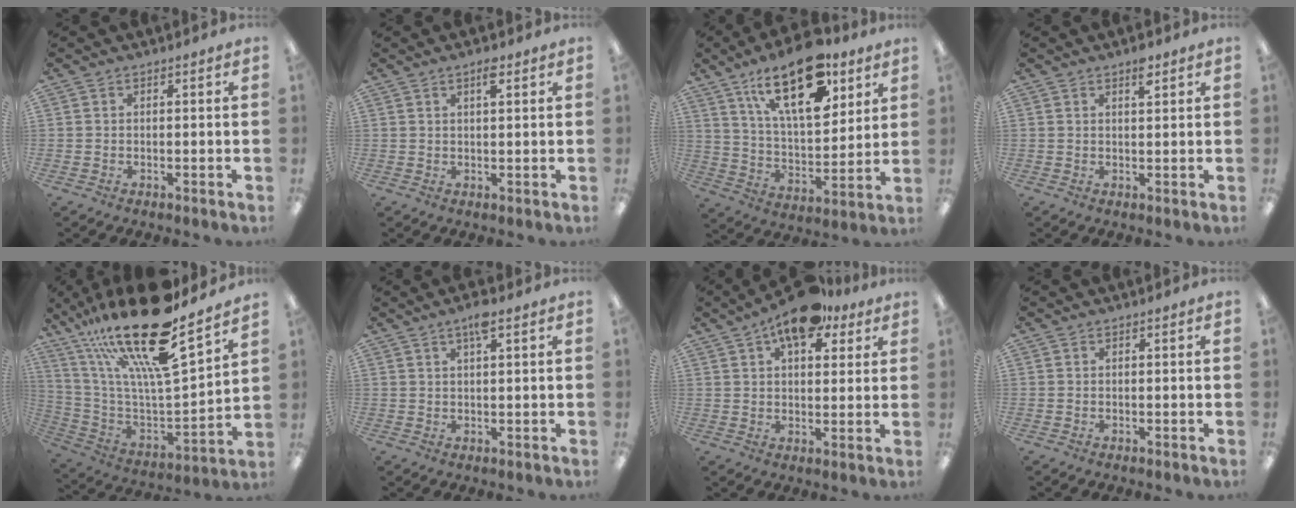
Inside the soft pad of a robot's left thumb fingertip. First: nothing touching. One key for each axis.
{"total": 2.7, "fx": 1.8, "fy": 0.6, "fz": 2.0, "tx": -0.027, "ty": -0.004, "tz": 0.027}
{"total": 22.2, "fx": 12.8, "fy": 10.5, "fz": 14.8, "tx": -0.231, "ty": -0.059, "tz": 0.214}
{"total": 3.1, "fx": 2.1, "fy": 0.9, "fz": 2.0, "tx": -0.030, "ty": -0.005, "tz": 0.034}
{"total": 27.4, "fx": 19.3, "fy": 7.2, "fz": 18.0, "tx": -0.323, "ty": -0.130, "tz": 0.323}
{"total": 3.7, "fx": 2.4, "fy": 0.6, "fz": 2.8, "tx": -0.054, "ty": 0.002, "tz": 0.038}
{"total": 12.4, "fx": 7.9, "fy": 5.8, "fz": 7.6, "tx": -0.108, "ty": -0.031, "tz": 0.135}
{"total": 0.0}